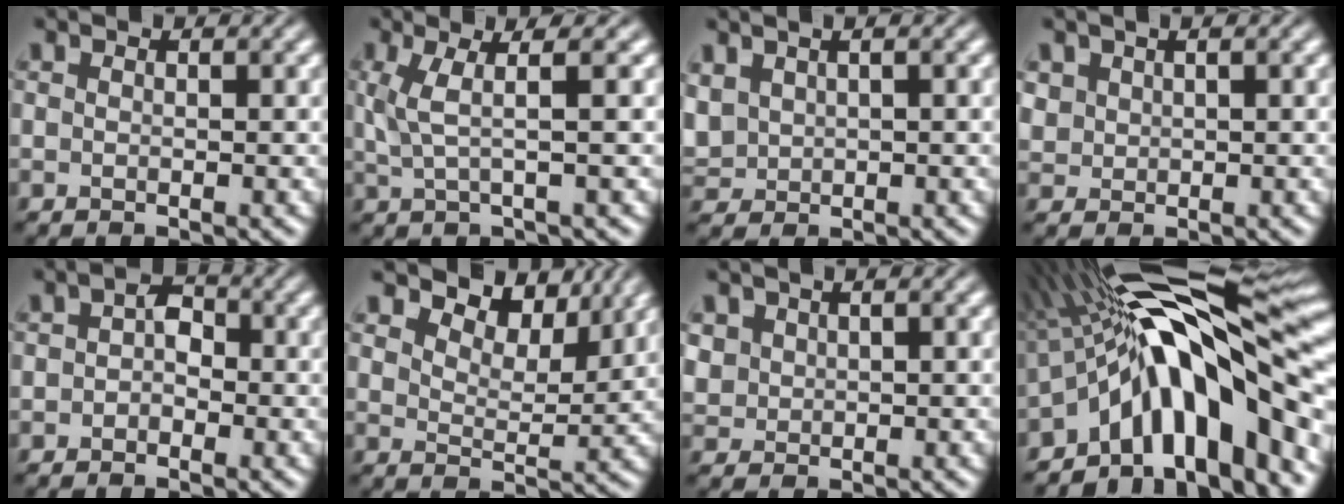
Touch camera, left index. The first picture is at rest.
{"total": 2.9, "force": [0.7, 0.3, 2.8], "torque": [-0.062, 0.009, 0.023]}
{"total": 2.3, "force": [1.3, 1.3, 1.4], "torque": [-0.051, 0.017, 0.043]}
{"total": 0.9, "force": [0.8, 0.4, 0.1], "torque": [-0.014, 0.008, 0.031]}
{"total": 1.3, "force": [-0.5, 0.9, 0.9], "torque": [-0.019, 0.008, -0.005]}
{"total": 5.2, "force": [4.7, 1.5, 1.7], "torque": [-0.040, 0.009, 0.070]}
{"total": 1.1, "force": [0.7, 0.8, 0.2], "torque": [-0.016, 0.008, 0.030]}
{"total": 14.5, "force": [-4.0, 4.7, 13.1], "torque": [-0.180, 0.038, -0.064]}